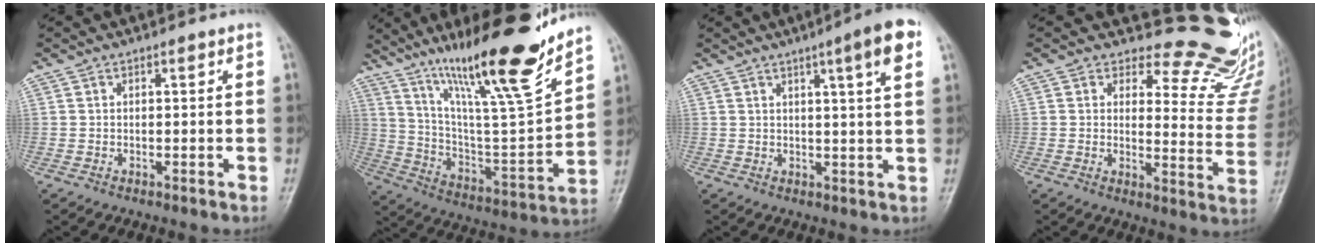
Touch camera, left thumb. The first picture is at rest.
{"total": 24.3, "force": [17.4, 3.0, 16.7], "torque": [-0.245, -0.083, 0.301]}
{"total": 6.3, "force": [2.9, 0.1, 5.7], "torque": [-0.076, -0.005, 0.041]}
{"total": 17.0, "force": [16.0, 5.5, 1.9], "torque": [0.041, -0.170, 0.161]}